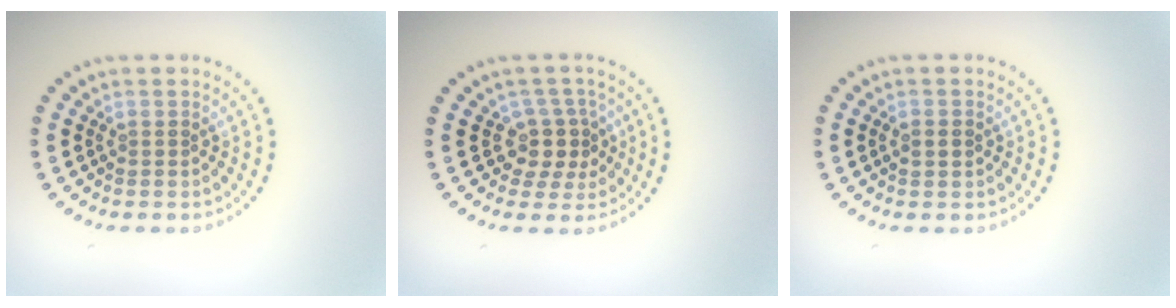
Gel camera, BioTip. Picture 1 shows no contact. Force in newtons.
{"total": 2.9, "press": 2.3, "slide": 1.8}
{"total": 1.6, "press": 1.6, "slide": 0.2}